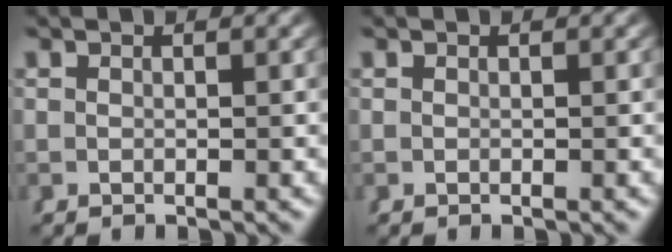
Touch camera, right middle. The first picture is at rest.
{"total": 0.0}